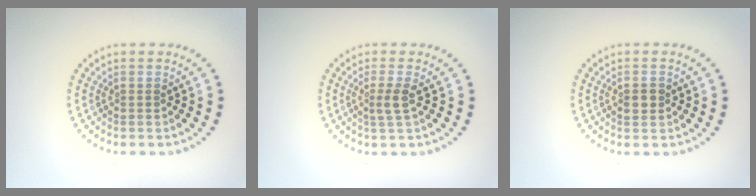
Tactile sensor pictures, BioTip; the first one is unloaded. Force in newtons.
{"total": 1.7, "press": 1.3, "slide": 1.1}
{"total": 1.7, "press": 1.7, "slide": 0.1}